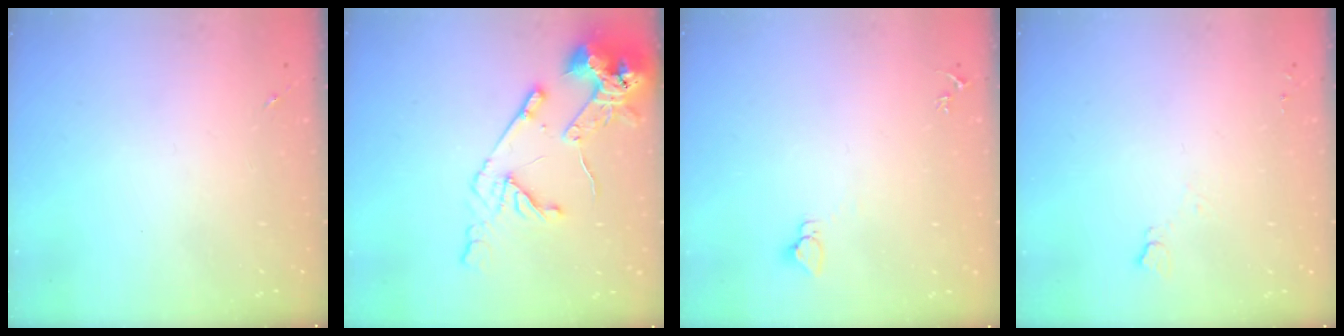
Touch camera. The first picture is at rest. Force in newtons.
{"total": 14.9, "press": 14.8, "slide": 2.0}
{"total": 2.9, "press": 2.9, "slide": 0.1}
{"total": 4.1, "press": 4.0, "slide": 0.6}